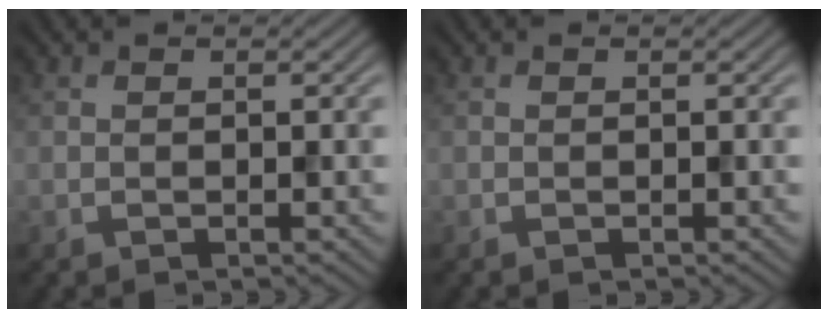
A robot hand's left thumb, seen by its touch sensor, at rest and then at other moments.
{"total": 0.0}